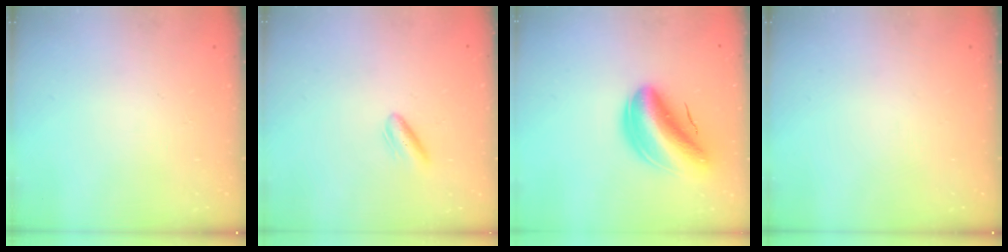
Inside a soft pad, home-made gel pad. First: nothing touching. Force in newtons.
{"total": 4.2, "press": 3.9, "slide": 1.6}
{"total": 14.1, "press": 13.5, "slide": 3.9}
{"total": 0.0}